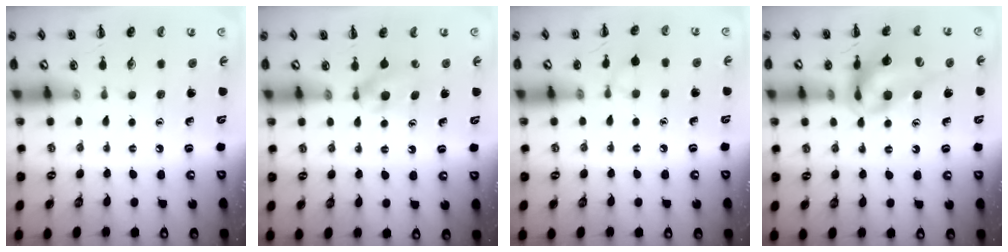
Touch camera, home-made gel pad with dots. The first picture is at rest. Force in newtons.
{"total": 4.5, "press": 4.2, "slide": 1.5}
{"total": 4.9, "press": 4.5, "slide": 1.8}
{"total": 12.8, "press": 12.1, "slide": 4.3}